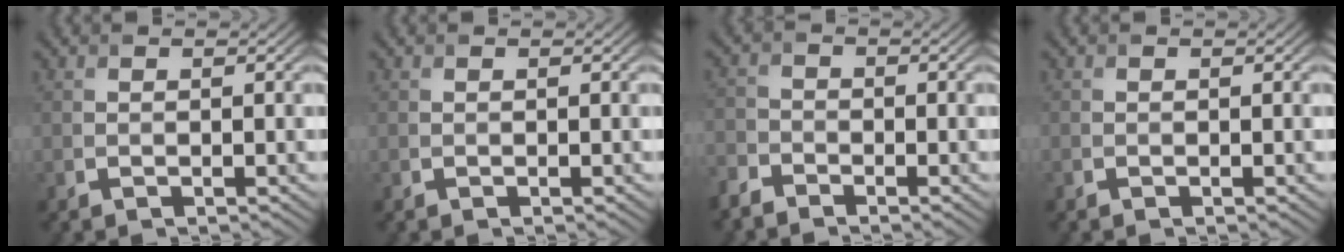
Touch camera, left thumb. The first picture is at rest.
{"total": 0.0}
{"total": 3.0, "force": [-2.7, 1.1, 0.8], "torque": [-0.019, -0.005, -0.070]}
{"total": 0.0}